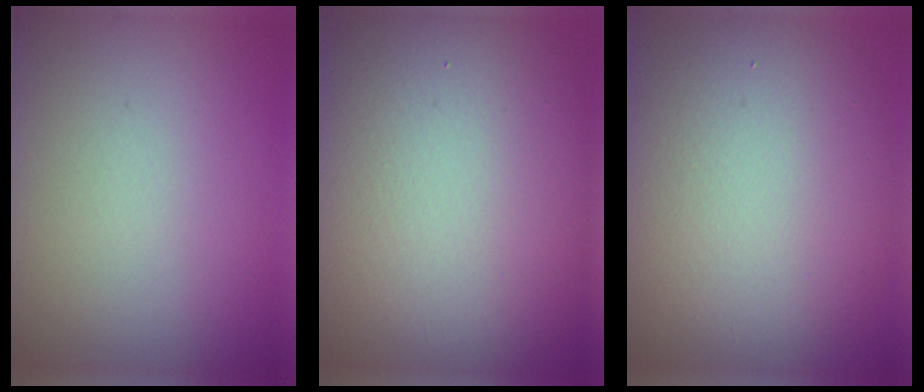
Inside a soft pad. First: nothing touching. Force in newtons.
{"total": 15.9, "press": 15.8, "slide": 0.9}
{"total": 12.6, "press": 12.6, "slide": 0.2}